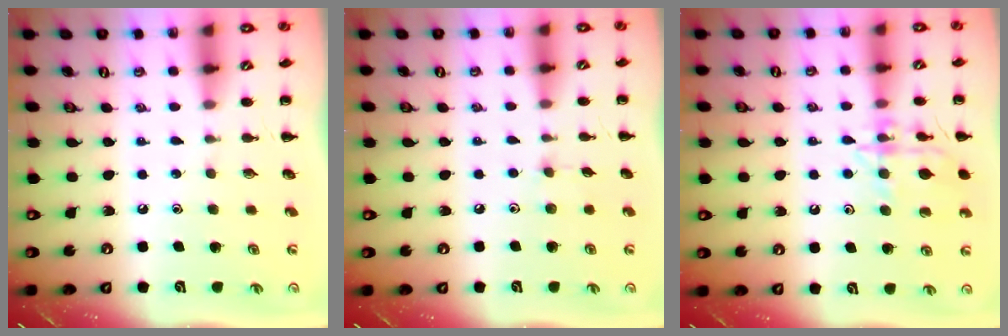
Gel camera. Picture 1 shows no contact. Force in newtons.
{"total": 4.2, "press": 3.8, "slide": 1.7}
{"total": 14.9, "press": 14.8, "slide": 1.5}